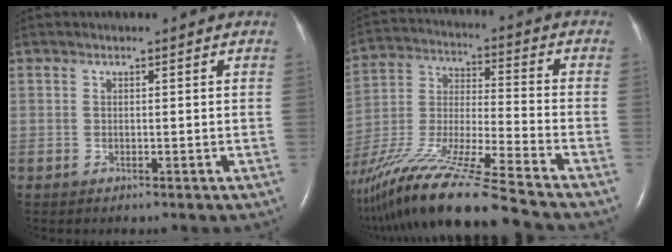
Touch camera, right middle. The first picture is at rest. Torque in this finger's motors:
{"motor_torque": [1.01, -1.14, 0.39, 0.14]}